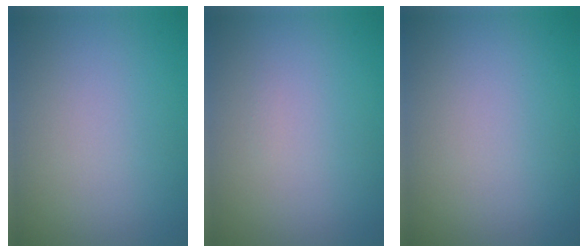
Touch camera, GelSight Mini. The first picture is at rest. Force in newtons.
{"total": 0.0}
{"total": 0.0}